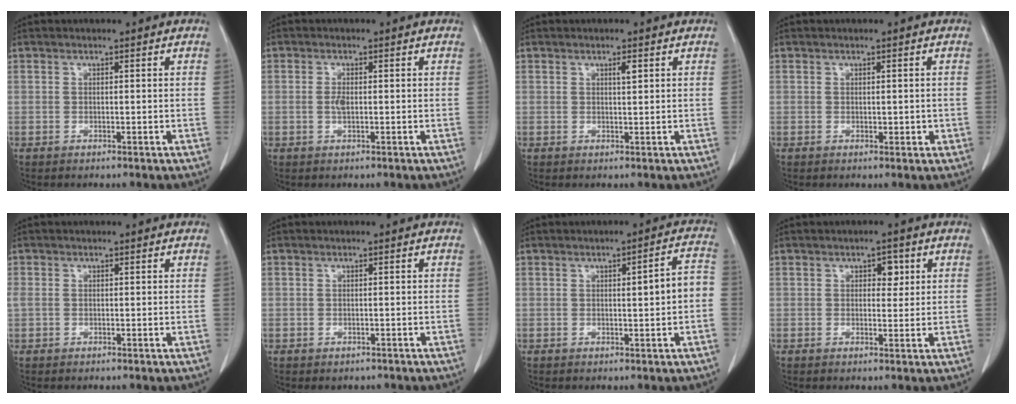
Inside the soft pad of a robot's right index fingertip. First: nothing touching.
{"total": 1.6, "force": [-0.1, 0.5, 1.5], "torque": [-0.034, -0.001, -0.002]}
{"total": 1.2, "force": [0.6, 0.1, 1.0], "torque": [-0.020, -0.001, 0.009]}
{"total": 1.3, "force": [-0.1, 0.7, 1.1], "torque": [-0.013, 0.001, 0.002]}
{"total": 0.8, "force": [0.1, 0.6, 0.6], "torque": [-0.028, 0.014, 0.006]}
{"total": 1.3, "force": [-0.8, 1.0, 0.1], "torque": [-0.007, 0.002, -0.007]}
{"total": 4.5, "force": [-0.2, 0.7, 4.5], "torque": [-0.061, 0.017, -0.002]}
{"total": 2.4, "force": [0.9, 1.5, 1.7], "torque": [-0.019, 0.004, 0.012]}